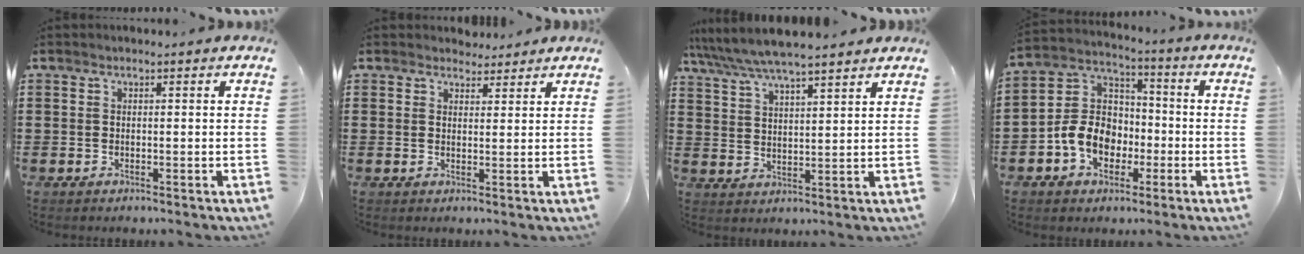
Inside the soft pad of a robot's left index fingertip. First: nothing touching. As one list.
[{"total": 2.6, "force": [2.4, 1.0, 0.1], "torque": [0.000, -0.002, 0.045]}, {"total": 6.3, "force": [5.7, 0.6, 2.5], "torque": [-0.069, -0.022, 0.100]}, {"total": 9.1, "force": [-3.4, 7.1, 4.5], "torque": [-0.128, 0.016, -0.073]}]